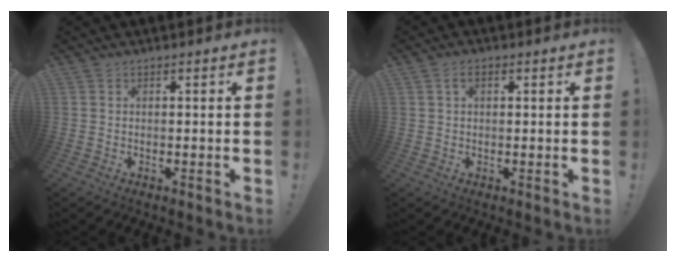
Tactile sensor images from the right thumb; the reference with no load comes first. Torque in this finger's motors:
{"motor_torque": [-0.05, 0.01, -0.03, 0.24, 0.09]}